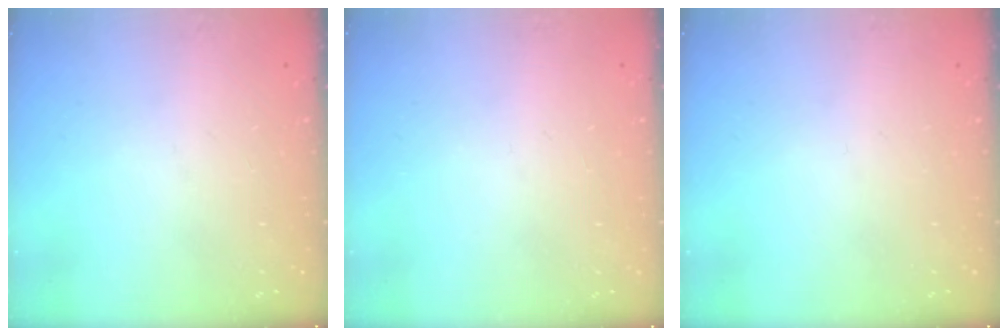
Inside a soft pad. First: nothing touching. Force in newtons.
{"total": 0.0}
{"total": 0.0}